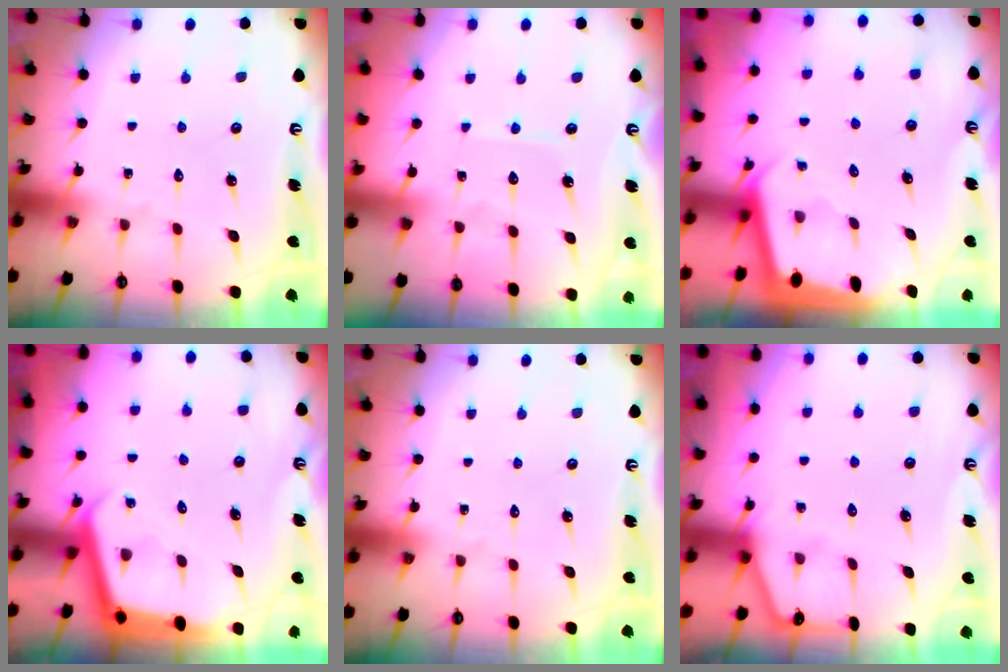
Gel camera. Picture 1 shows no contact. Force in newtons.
{"total": 5.3, "press": 5.2, "slide": 0.6}
{"total": 1.9, "press": 1.9, "slide": 0.1}
{"total": 3.5, "press": 3.5, "slide": 0.3}
{"total": 0.0}
{"total": 1.8, "press": 1.8, "slide": 0.3}